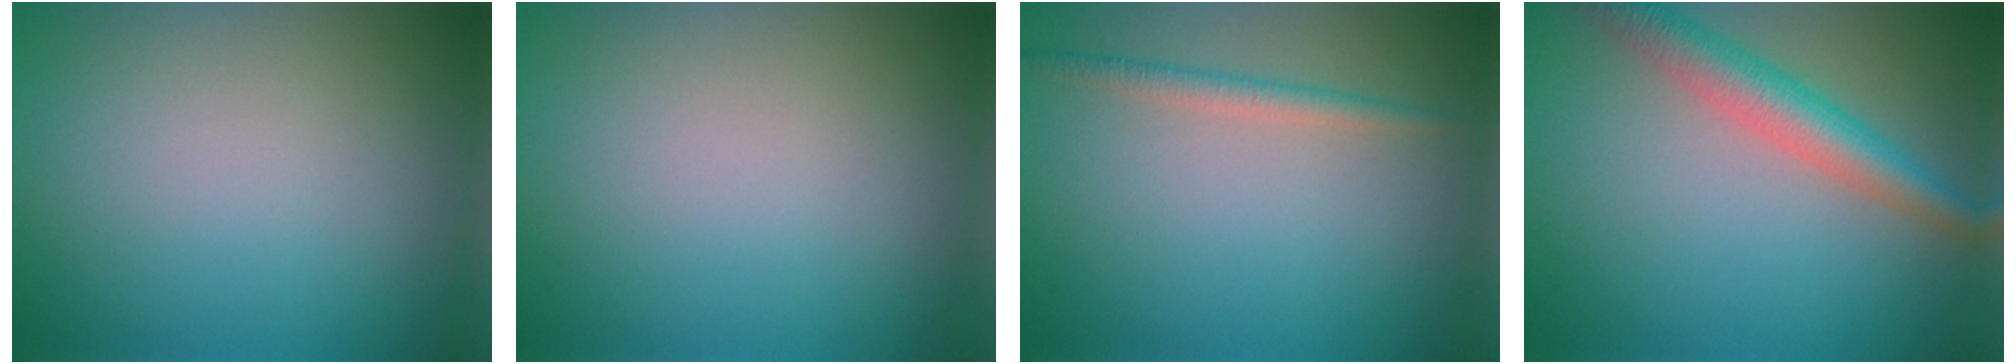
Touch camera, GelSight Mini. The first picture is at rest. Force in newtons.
{"total": 0.0}
{"total": 1.7, "press": 1.7, "slide": 0.1}
{"total": 5.0, "press": 5.0, "slide": 0.2}